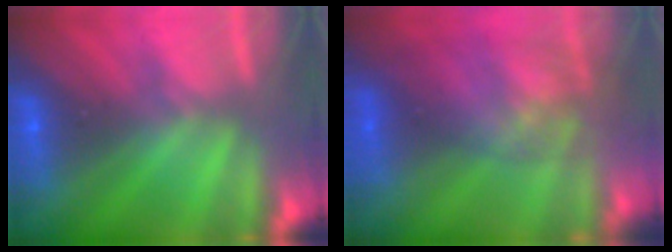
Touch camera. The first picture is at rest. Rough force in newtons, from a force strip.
{"total": 7.5}